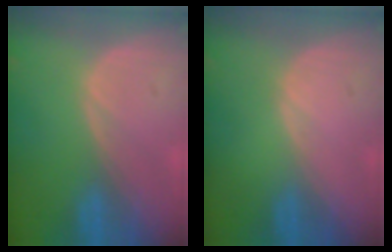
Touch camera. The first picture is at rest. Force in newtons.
{"total": 0.0}